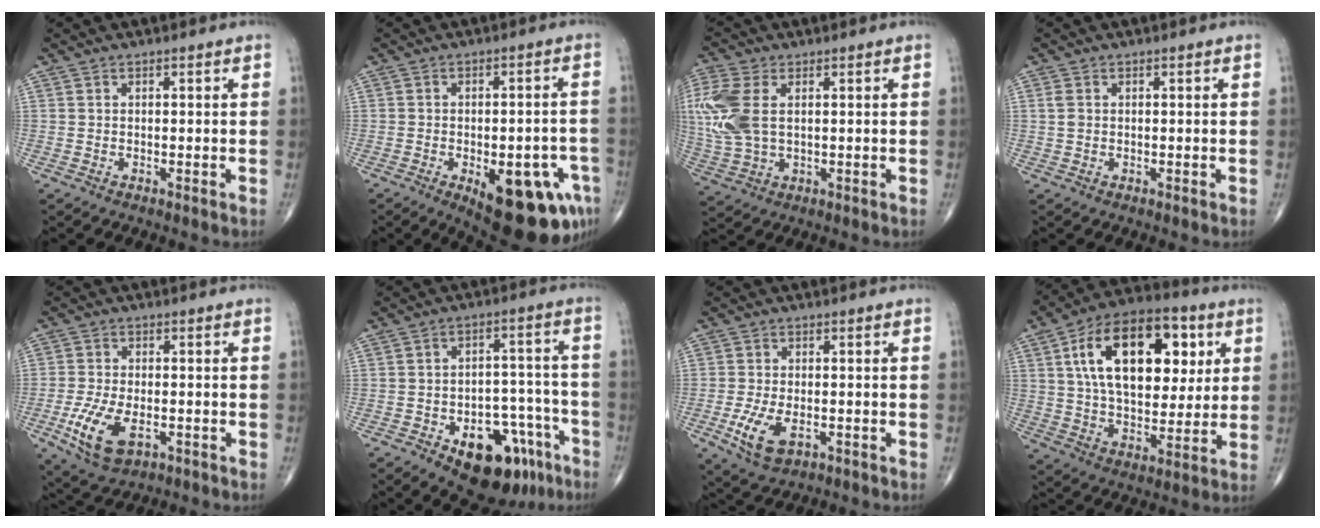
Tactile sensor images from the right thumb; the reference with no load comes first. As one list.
[{"total": 17.9, "force": [-7.7, 7.5, 14.4], "torque": [-0.131, 0.020, -0.083]}, {"total": 12.3, "force": [2.3, 7.3, 9.6], "torque": [-0.251, 0.004, 0.050]}, {"total": 1.4, "force": [0.2, 1.0, 0.9], "torque": [-0.022, 0.002, 0.004]}, {"total": 9.7, "force": [-3.4, 5.0, 7.5], "torque": [-0.153, -0.001, -0.054]}, {"total": 16.7, "force": [-8.9, 9.1, 10.8], "torque": [-0.107, 0.066, -0.116]}, {"total": 7.2, "force": [-2.4, 3.8, 5.6], "torque": [-0.116, -0.002, -0.036]}, {"total": 23.6, "force": [6.9, 13.3, 18.2], "torque": [-0.266, -0.002, 0.108]}]